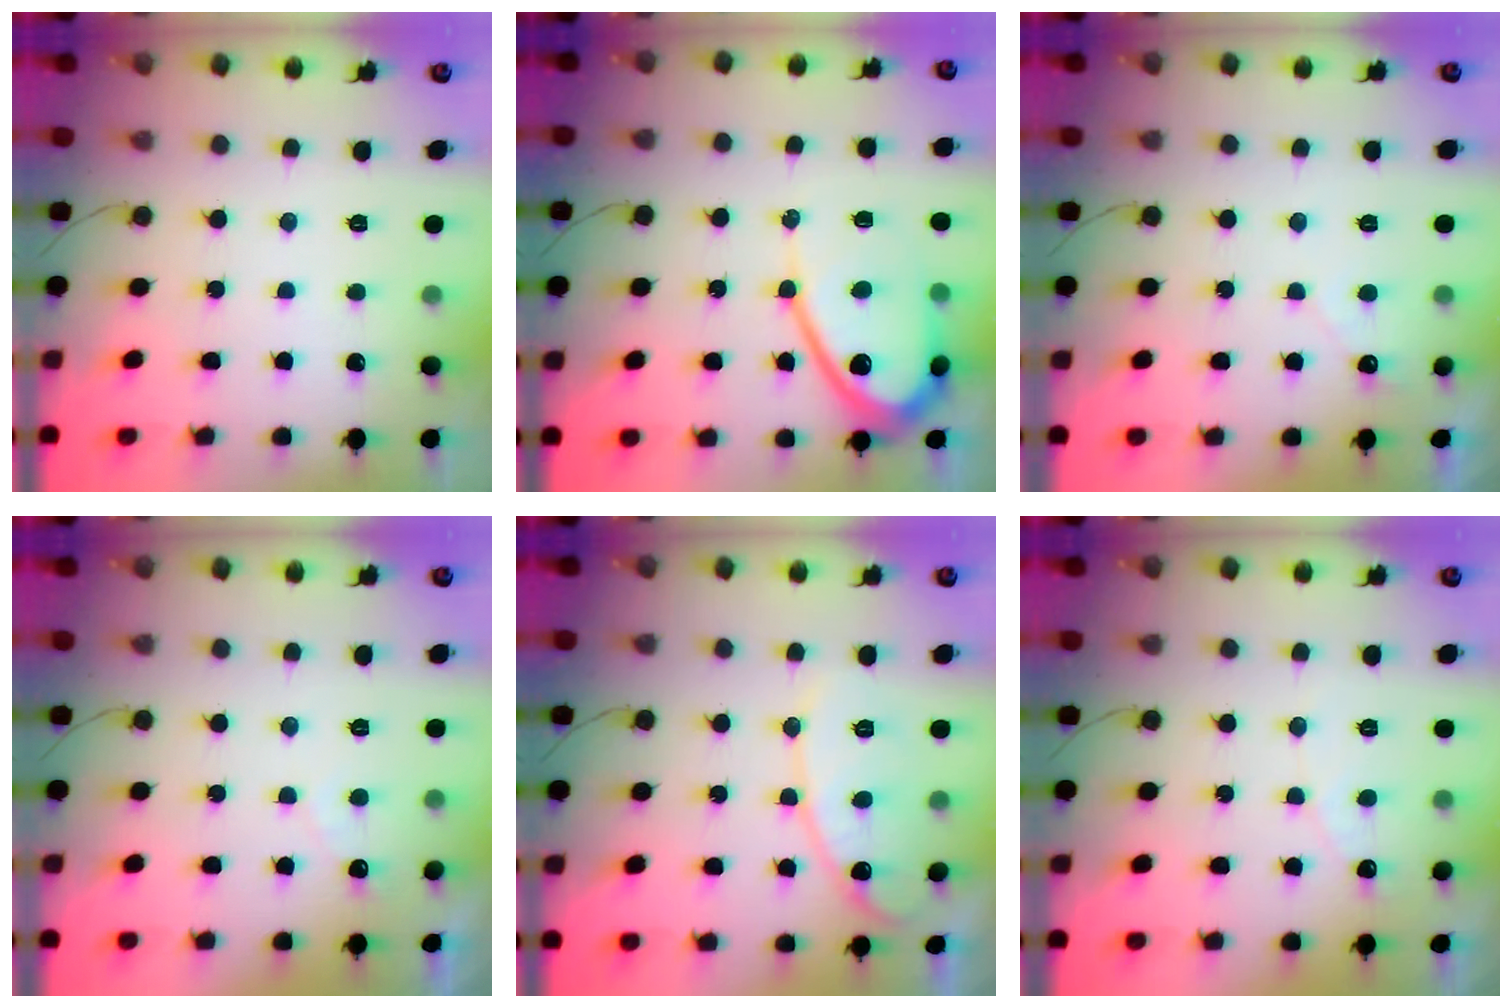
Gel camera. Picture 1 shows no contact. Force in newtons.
{"total": 12.5, "press": 12.5, "slide": 1.1}
{"total": 2.8, "press": 2.8, "slide": 0.2}
{"total": 3.0, "press": 3.0, "slide": 0.1}
{"total": 11.5, "press": 11.4, "slide": 1.0}
{"total": 2.9, "press": 2.9, "slide": 0.2}